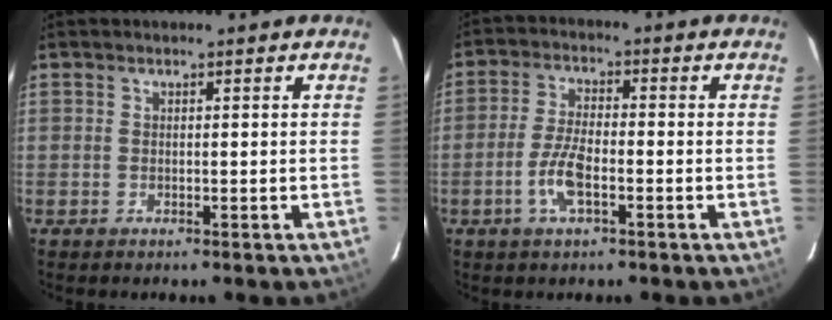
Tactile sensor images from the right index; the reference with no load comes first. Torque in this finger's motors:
{"motor_torque": [-0.23, -0.07, 0.01, 0.07]}